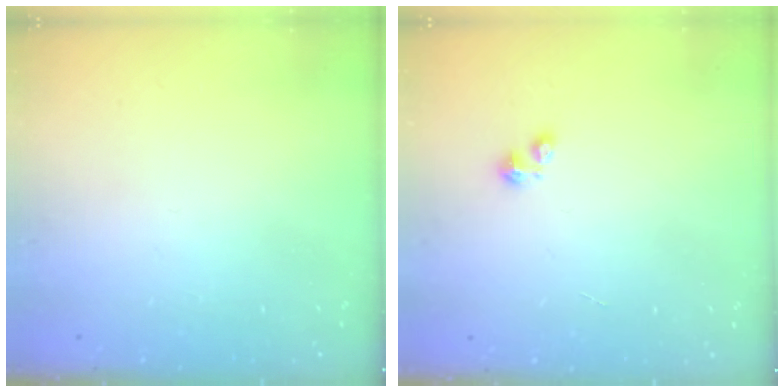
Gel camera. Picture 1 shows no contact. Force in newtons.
{"total": 1.9, "press": 1.9, "slide": 0.2}